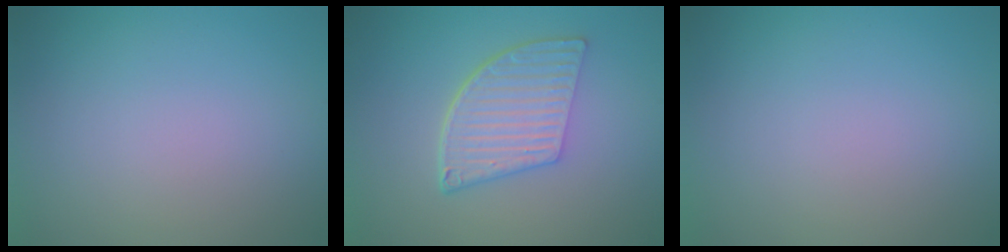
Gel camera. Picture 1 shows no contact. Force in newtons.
{"total": 5.8, "press": 4.2, "slide": 4.0}
{"total": 0.0}